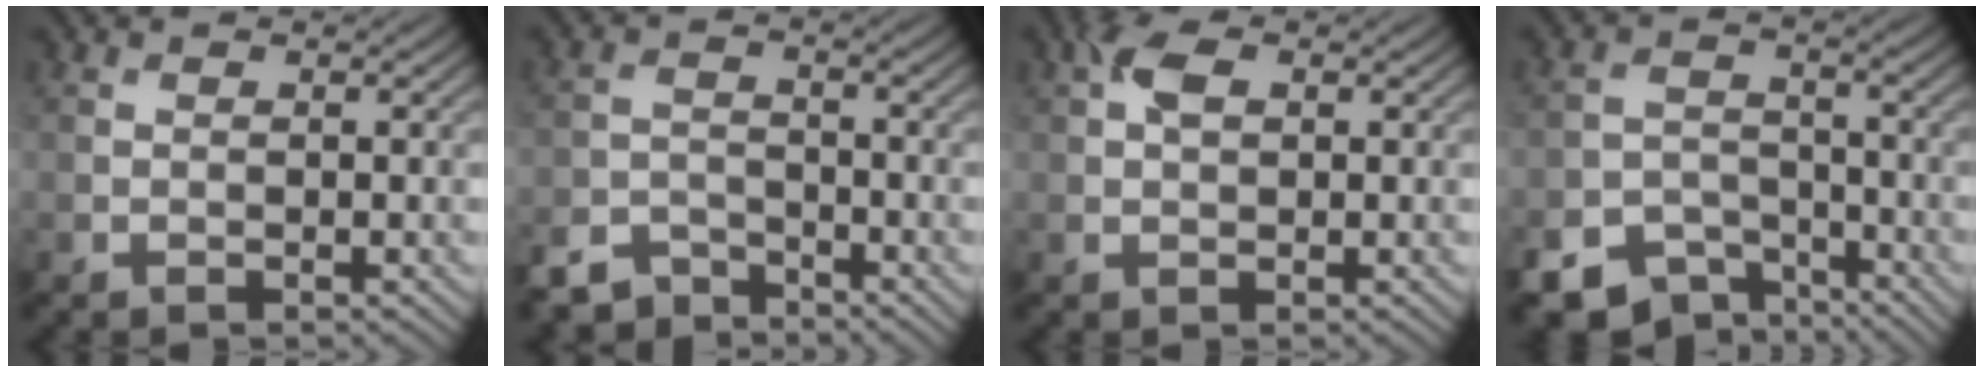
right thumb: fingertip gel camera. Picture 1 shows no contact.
{"total": 4.9, "force": [-4.4, 1.8, 1.2], "torque": [-0.019, -0.007, -0.094]}
{"total": 3.0, "force": [1.0, 1.7, 2.3], "torque": [-0.050, 0.007, 0.014]}
{"total": 7.7, "force": [-5.9, 4.2, 2.8], "torque": [-0.057, -0.019, -0.103]}